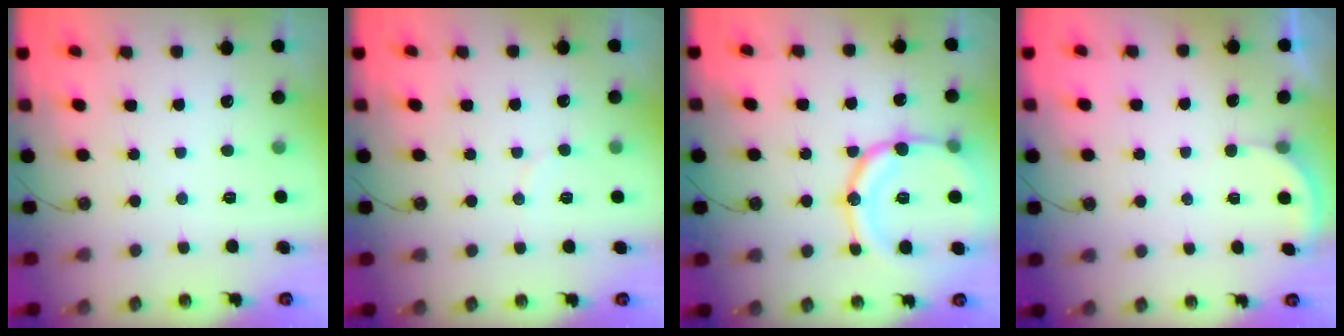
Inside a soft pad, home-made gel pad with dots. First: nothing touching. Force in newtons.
{"total": 3.0, "press": 3.0, "slide": 0.3}
{"total": 18.9, "press": 18.6, "slide": 3.7}
{"total": 1.4, "press": 1.3, "slide": 0.5}